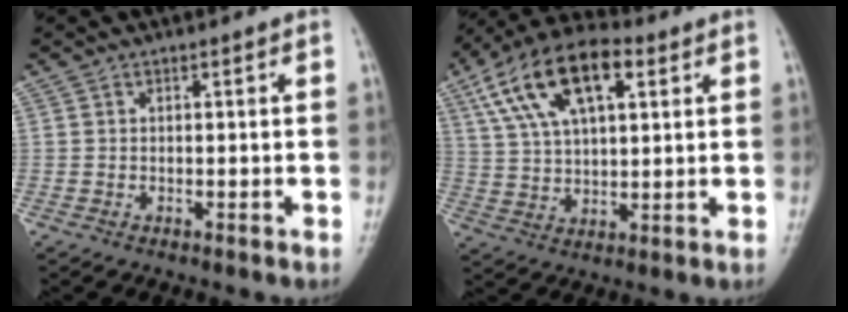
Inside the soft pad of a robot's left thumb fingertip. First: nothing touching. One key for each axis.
{"total": 17.3, "fx": 7.3, "fy": 8.5, "fz": 13.2, "tx": -0.222, "ty": 0.007, "tz": 0.127}